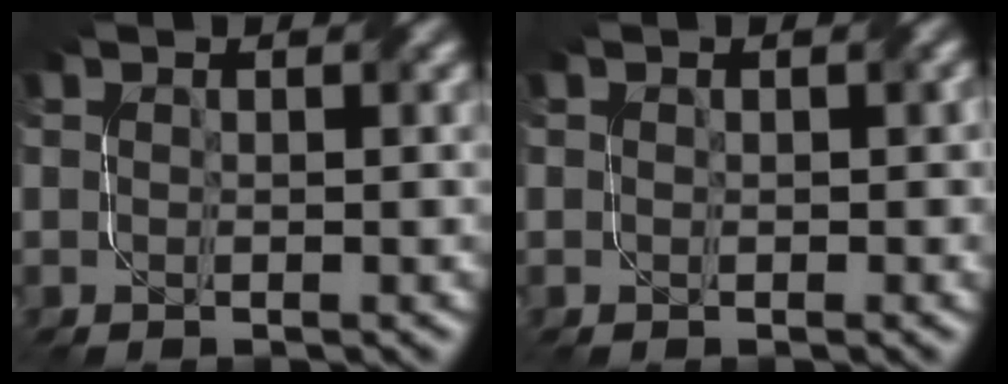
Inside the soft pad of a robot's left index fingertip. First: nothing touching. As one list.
[{"total": 0.8, "force": [0.1, 0.5, 0.6], "torque": [-0.009, 0.000, 0.002]}]